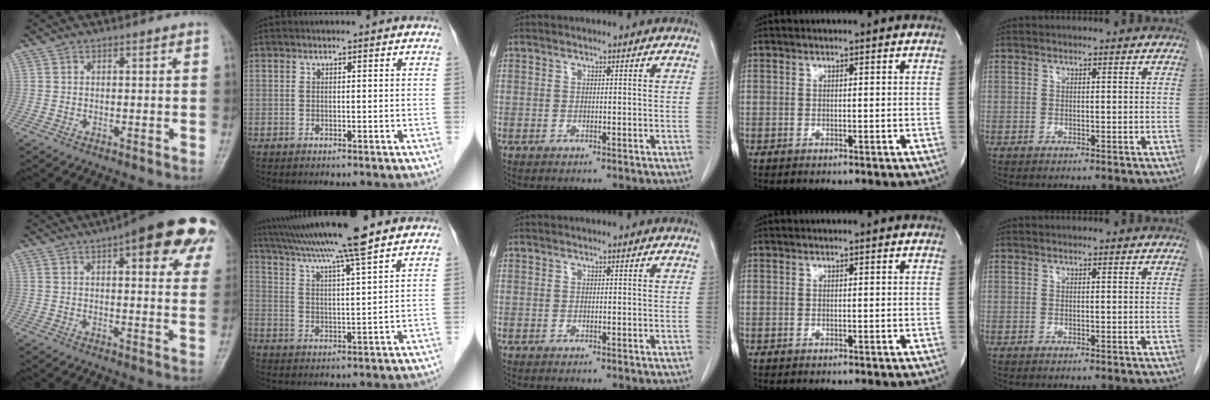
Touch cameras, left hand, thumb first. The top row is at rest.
{"thumb": {"total": 19.3, "force": [9.4, 6.4, 15.6], "torque": [-0.171, -0.008, 0.106]}, "index": {"total": 14.7, "force": [12.2, -1.4, 8.1], "torque": [-0.141, 0.016, 0.188]}}